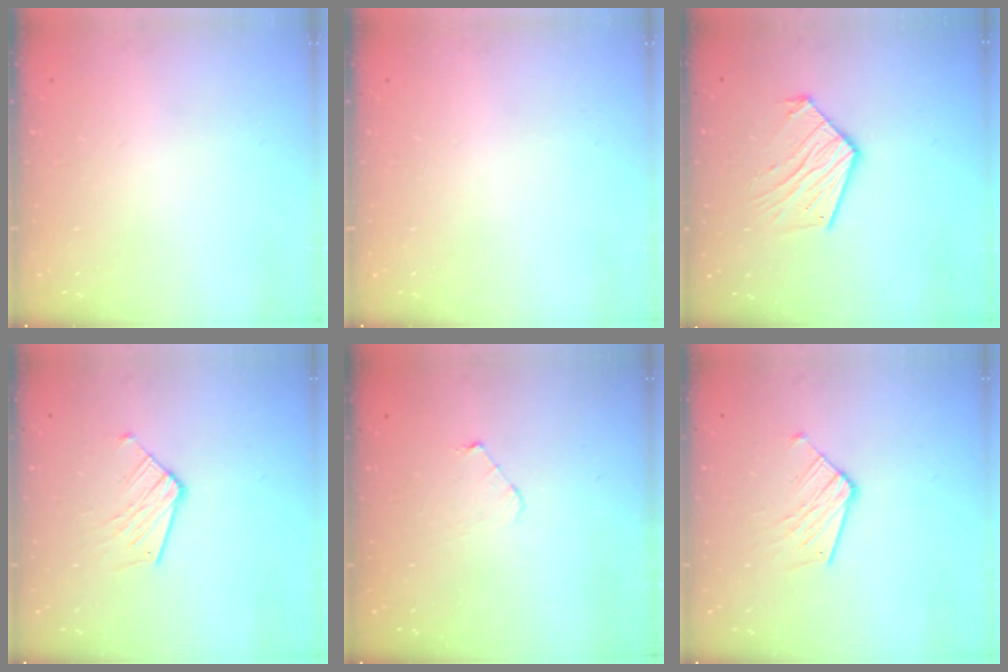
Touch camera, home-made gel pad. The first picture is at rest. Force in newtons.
{"total": 0.0}
{"total": 12.4, "press": 12.4, "slide": 0.5}
{"total": 9.3, "press": 9.3, "slide": 0.9}
{"total": 3.8, "press": 3.8, "slide": 0.4}
{"total": 9.3, "press": 9.3, "slide": 0.9}